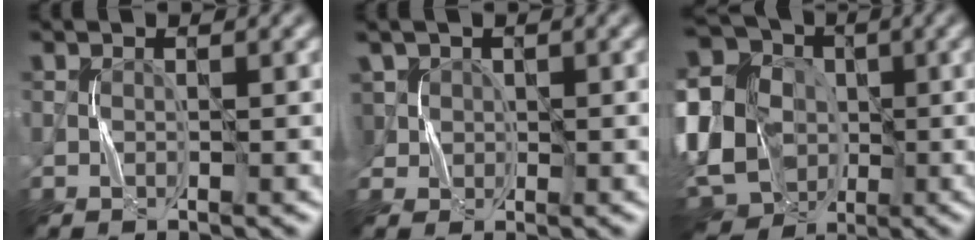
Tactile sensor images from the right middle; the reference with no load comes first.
{"total": 1.1, "force": [0.8, 0.7, -0.1], "torque": [-0.008, -0.002, 0.029]}
{"total": 15.8, "force": [-2.4, 12.2, 9.8], "torque": [-0.214, 0.029, -0.056]}